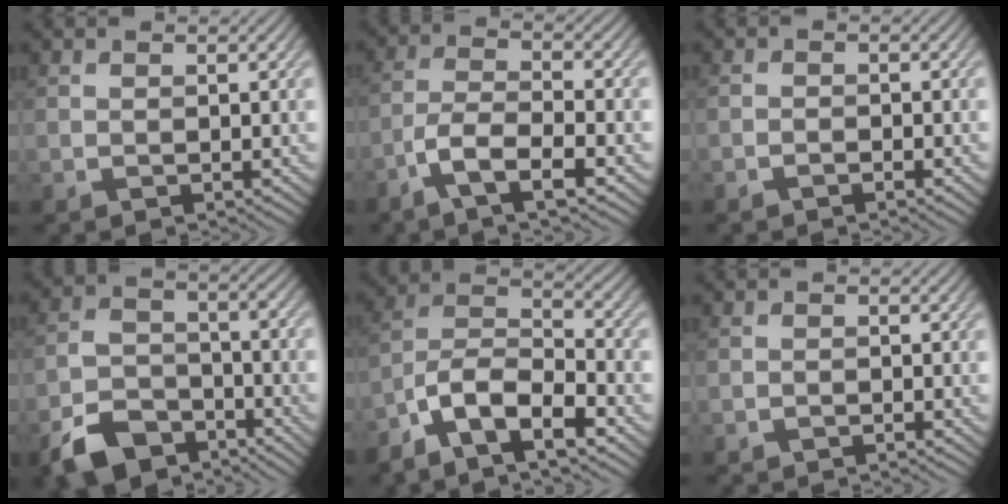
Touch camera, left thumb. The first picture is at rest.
{"total": 6.2, "force": [-3.9, 1.6, 4.6], "torque": [-0.097, 0.002, -0.085]}
{"total": 0.9, "force": [-0.7, 0.2, 0.4], "torque": [-0.008, 0.001, -0.016]}
{"total": 9.5, "force": [-6.8, 4.8, 4.5], "torque": [-0.098, -0.013, -0.137]}
{"total": 10.5, "force": [-7.4, 3.7, 6.5], "torque": [-0.130, -0.004, -0.149]}
{"total": 1.1, "force": [-1.1, 0.1, 0.0], "torque": [0.002, 0.000, -0.022]}